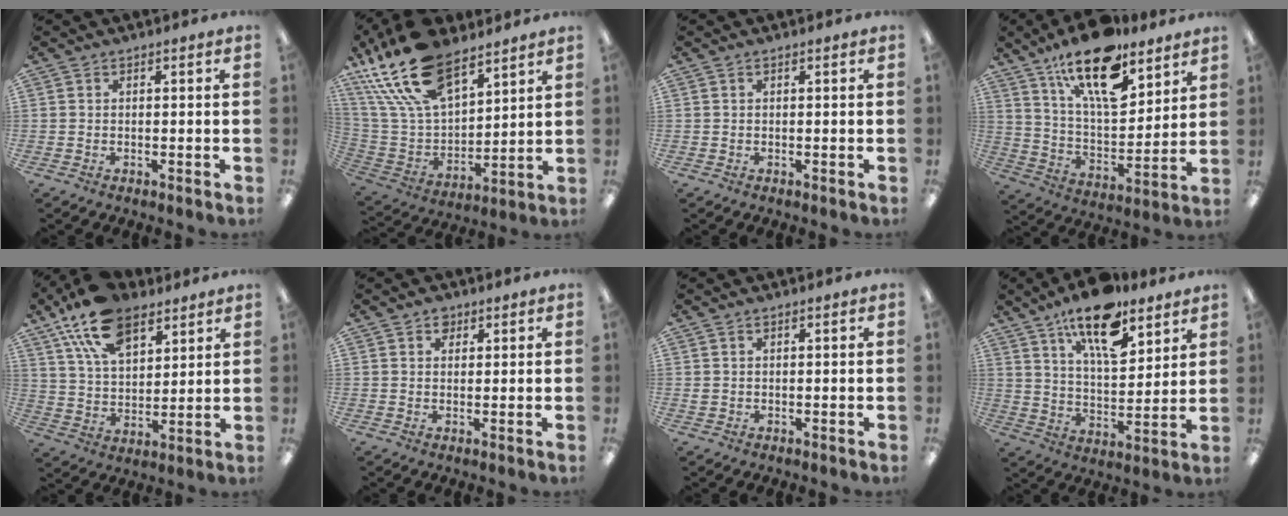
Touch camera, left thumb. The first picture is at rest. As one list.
[{"total": 23.1, "force": [15.3, 11.1, 13.3], "torque": [-0.286, -0.075, 0.278]}, {"total": 0.0}, {"total": 19.9, "force": [13.3, 7.9, 12.5], "torque": [-0.203, -0.075, 0.226]}, {"total": 17.0, "force": [10.6, 9.3, 9.4], "torque": [-0.174, -0.036, 0.196]}, {"total": 2.6, "force": [1.6, 1.8, 0.9], "torque": [-0.004, -0.003, 0.026]}, {"total": 1.0, "force": [0.4, 0.7, 0.5], "torque": [-0.011, 0.004, 0.007]}, {"total": 16.4, "force": [11.2, 6.6, 10.0], "torque": [-0.163, -0.053, 0.189]}]